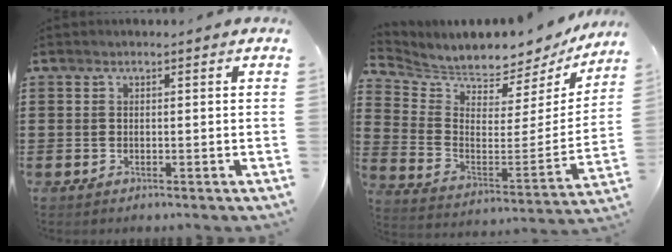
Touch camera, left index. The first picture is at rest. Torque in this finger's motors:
{"motor_torque": [2.14, 0.00, 0.24, 0.03]}